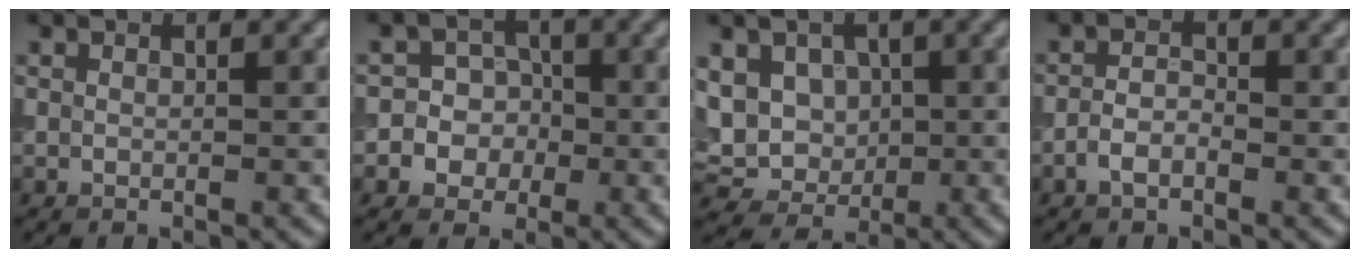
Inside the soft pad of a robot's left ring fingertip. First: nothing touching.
{"total": 4.3, "force": [-1.2, 4.1, 0.9], "torque": [0.011, 0.015, -0.046]}
{"total": 8.2, "force": [0.7, 7.2, 3.9], "torque": [-0.071, 0.022, -0.010]}
{"total": 2.0, "force": [-1.2, 0.9, 1.3], "torque": [-0.027, 0.004, -0.031]}